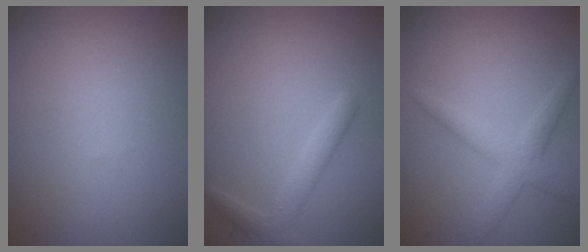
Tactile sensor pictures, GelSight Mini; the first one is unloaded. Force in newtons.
{"total": 2.2, "press": 2.2, "slide": 0.1}
{"total": 2.7, "press": 2.7, "slide": 0.0}